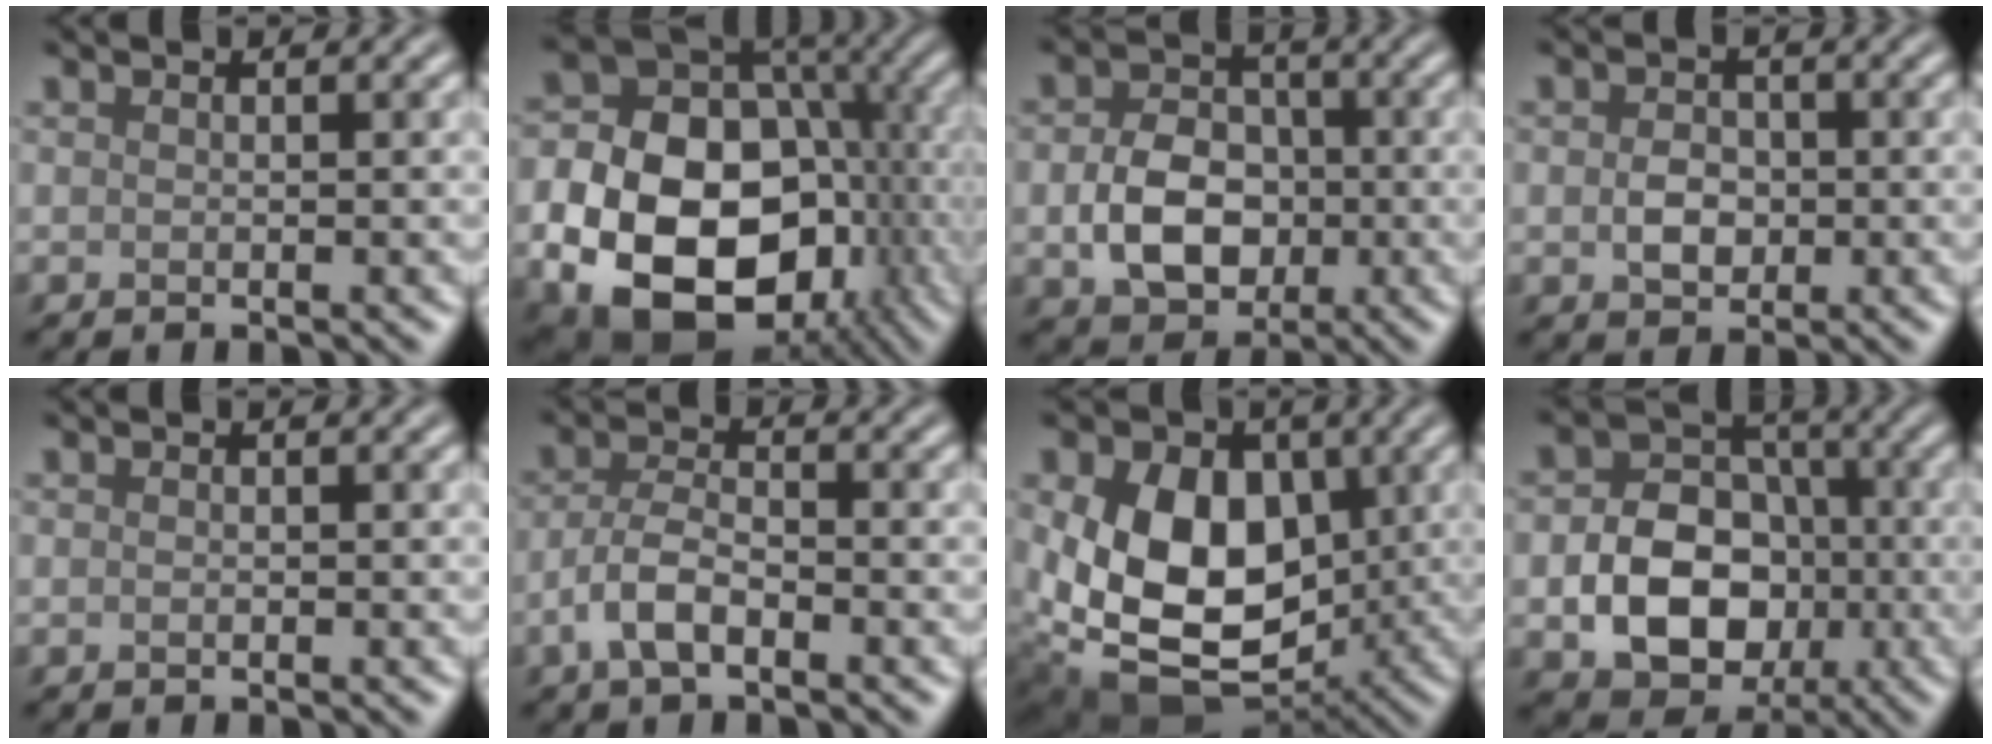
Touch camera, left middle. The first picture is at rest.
{"total": 17.7, "force": [-4.6, 13.2, 10.8], "torque": [-0.171, -0.035, -0.070]}
{"total": 6.0, "force": [-1.1, 4.6, 3.8], "torque": [-0.073, -0.004, -0.018]}
{"total": 2.6, "force": [-0.3, 2.0, 1.6], "torque": [-0.030, -0.001, -0.009]}
{"total": 0.0}
{"total": 3.6, "force": [-1.7, 1.5, 2.7], "torque": [-0.056, 0.005, -0.040]}
{"total": 12.9, "force": [0.1, 9.1, 9.1], "torque": [-0.154, -0.019, 0.000]}
{"total": 8.3, "force": [-2.1, 6.3, 4.9], "torque": [-0.076, -0.003, -0.037]}